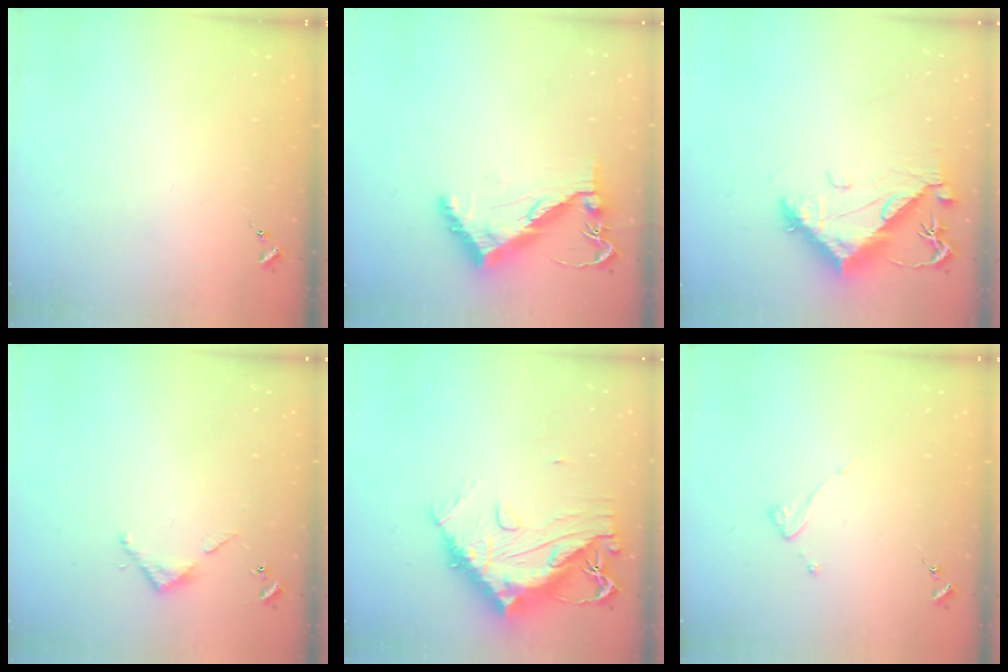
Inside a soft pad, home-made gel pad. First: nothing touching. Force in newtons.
{"total": 9.7, "press": 9.6, "slide": 1.4}
{"total": 12.3, "press": 12.2, "slide": 1.5}
{"total": 3.5, "press": 3.5, "slide": 0.2}
{"total": 16.4, "press": 16.3, "slide": 1.5}
{"total": 3.6, "press": 3.6, "slide": 0.3}